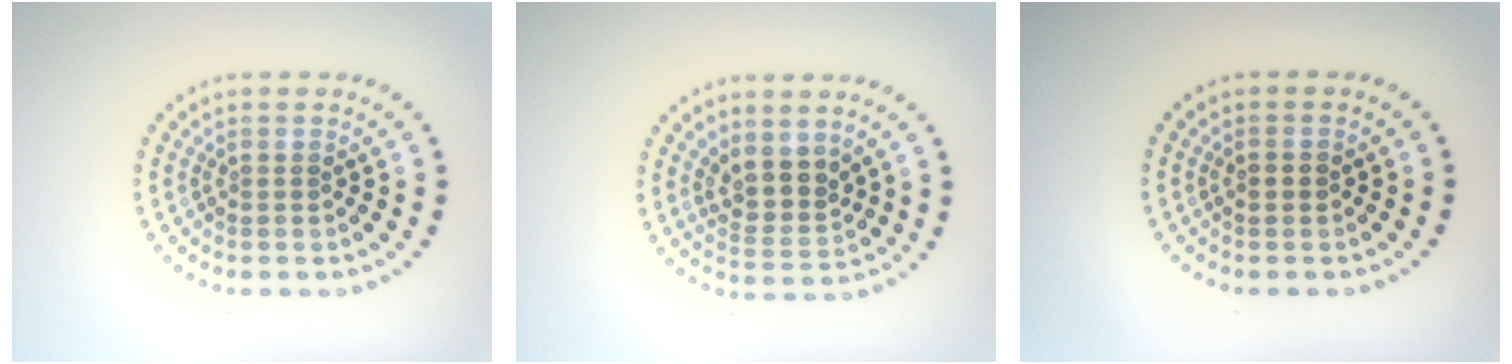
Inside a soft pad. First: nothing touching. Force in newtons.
{"total": 2.9, "press": 2.3, "slide": 1.7}
{"total": 1.2, "press": 1.2, "slide": 0.2}